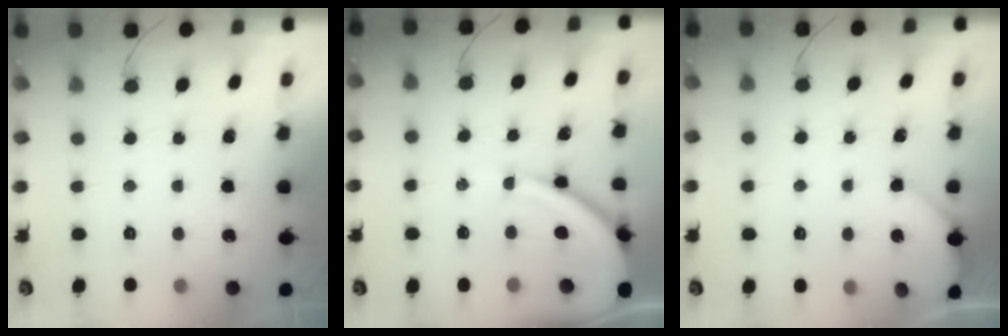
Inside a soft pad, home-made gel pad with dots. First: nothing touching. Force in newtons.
{"total": 11.4, "press": 11.3, "slide": 1.3}
{"total": 2.1, "press": 2.1, "slide": 0.2}